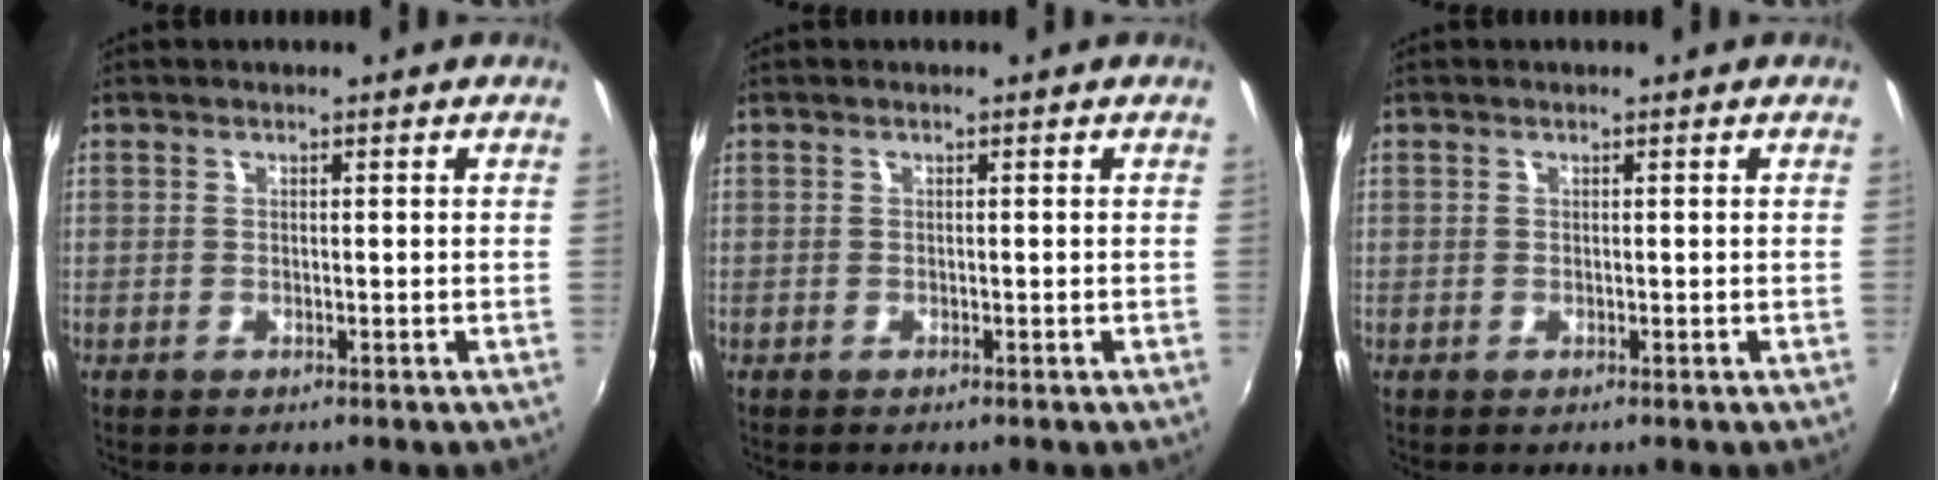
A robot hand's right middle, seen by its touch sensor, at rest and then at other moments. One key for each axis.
{"total": 0.0}
{"total": 0.0}